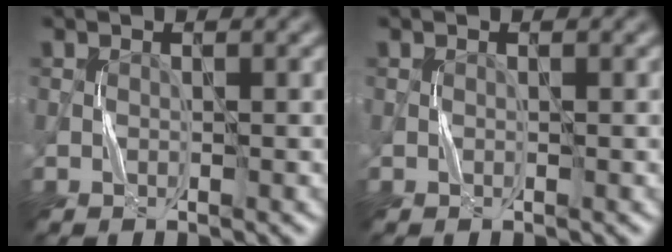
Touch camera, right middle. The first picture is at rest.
{"total": 0.0}